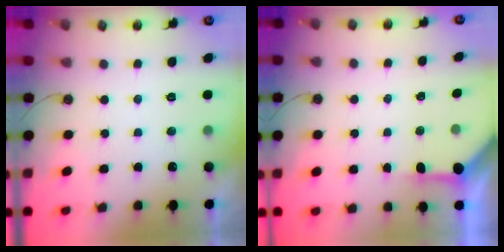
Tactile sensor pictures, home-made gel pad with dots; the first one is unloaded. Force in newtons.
{"total": 3.8, "press": 3.8, "slide": 0.4}